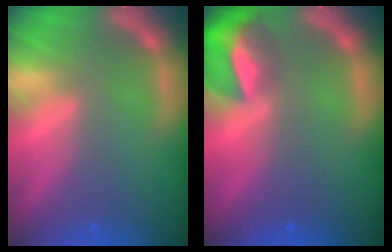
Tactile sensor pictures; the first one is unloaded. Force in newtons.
{"total": 6.9}